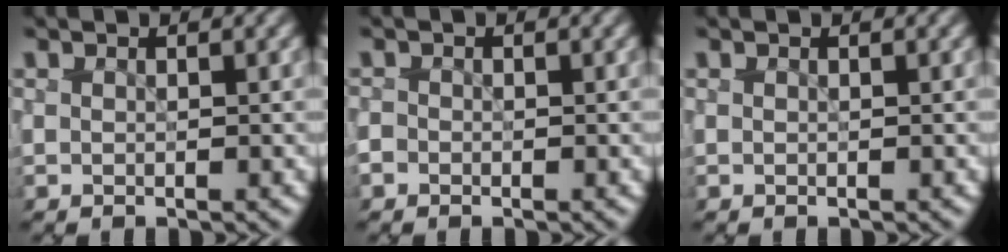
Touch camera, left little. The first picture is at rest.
{"total": 0.5, "force": [-0.4, 0.3, -0.1], "torque": [0.005, 0.004, -0.010]}
{"total": 0.0}